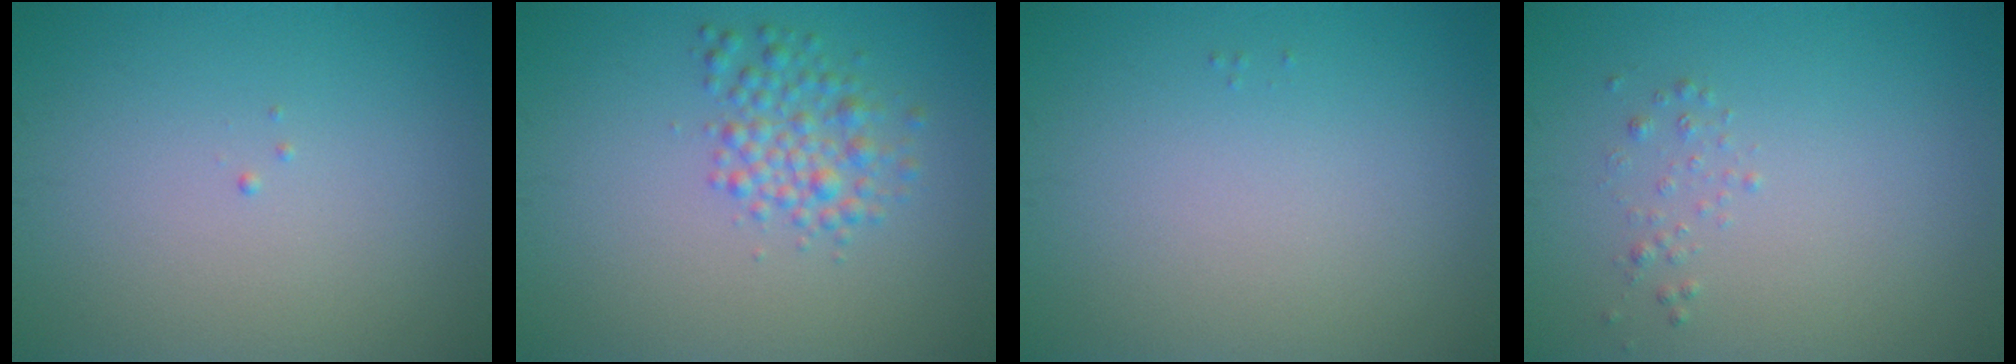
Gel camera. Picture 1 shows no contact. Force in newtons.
{"total": 2.8, "press": 2.8, "slide": 0.0}
{"total": 0.0}
{"total": 0.7, "press": 0.7, "slide": 0.0}